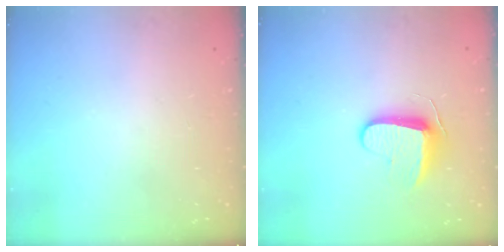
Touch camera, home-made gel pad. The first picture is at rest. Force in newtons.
{"total": 8.7, "press": 8.7, "slide": 0.7}